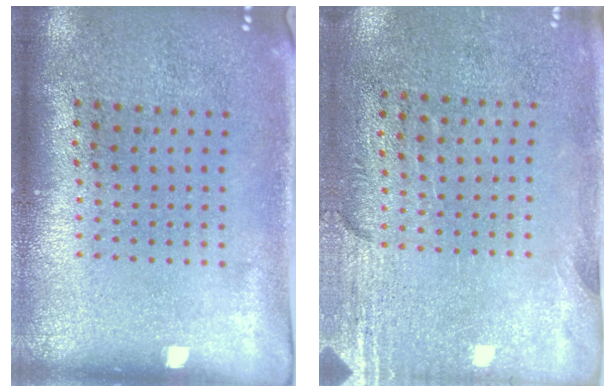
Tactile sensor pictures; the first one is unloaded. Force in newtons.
{"total": 2.8, "press": 2.4, "slide": 1.4}